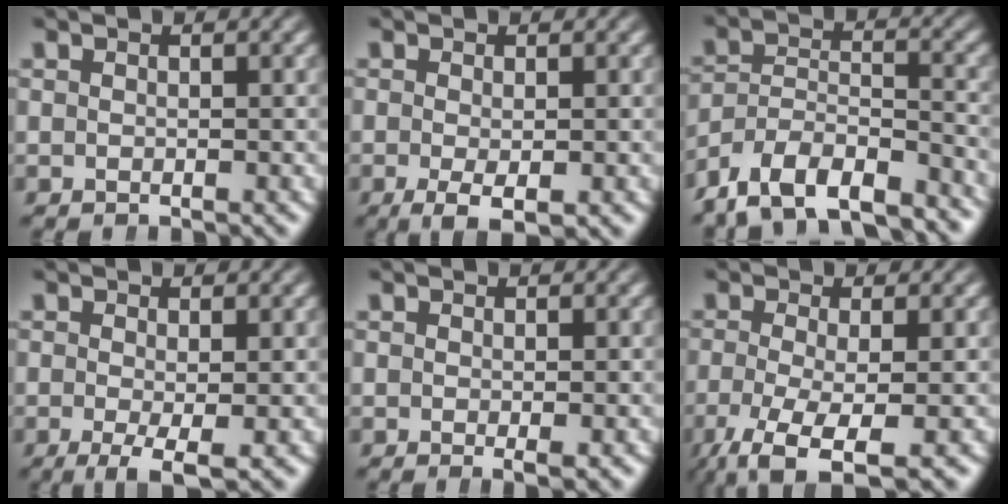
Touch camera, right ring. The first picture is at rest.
{"total": 3.7, "force": [-2.0, 1.5, 2.7], "torque": [-0.053, -0.022, -0.022]}
{"total": 9.5, "force": [-7.1, 5.5, 3.2], "torque": [-0.082, -0.045, -0.114]}
{"total": 4.3, "force": [-2.7, 1.4, 3.1], "torque": [-0.059, -0.033, -0.028]}
{"total": 1.3, "force": [-0.3, 0.2, 1.2], "torque": [-0.016, -0.008, -0.002]}
{"total": 8.4, "force": [-5.9, 3.3, 4.8], "torque": [-0.121, -0.062, -0.069]}